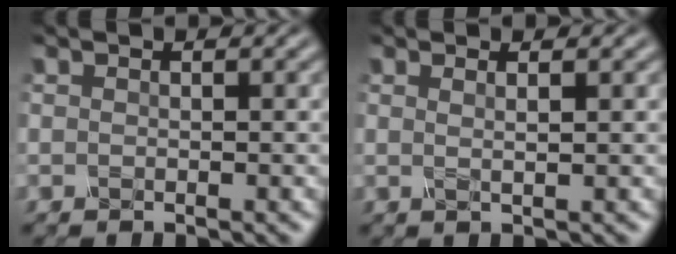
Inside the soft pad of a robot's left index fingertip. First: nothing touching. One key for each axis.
{"total": 1.8, "fx": 0.8, "fy": 0.7, "fz": 1.5, "tx": -0.010, "ty": 0.005, "tz": -0.003}